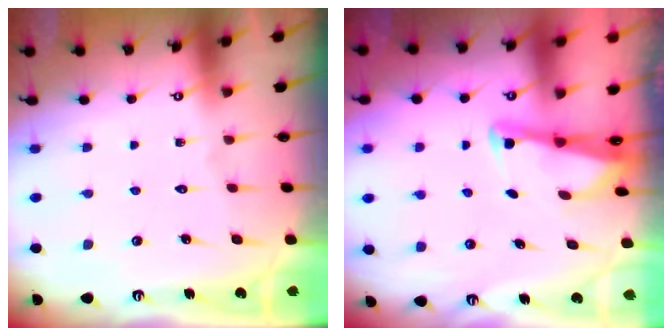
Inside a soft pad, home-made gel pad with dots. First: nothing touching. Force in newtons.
{"total": 2.6, "press": 2.6, "slide": 0.2}